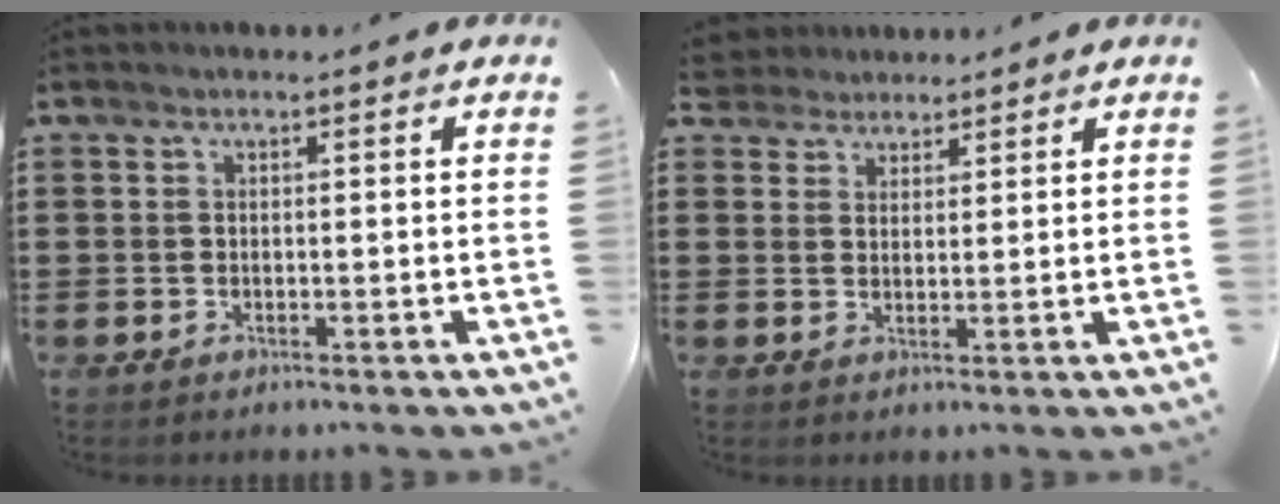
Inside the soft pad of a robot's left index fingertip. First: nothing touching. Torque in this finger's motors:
{"motor_torque": [0.13, -0.04, 0.01, -0.03]}